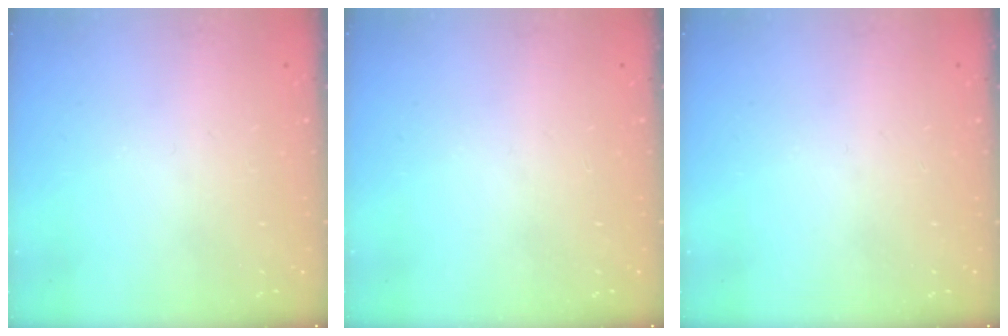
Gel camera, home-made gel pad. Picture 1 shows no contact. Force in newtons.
{"total": 0.0}
{"total": 0.0}